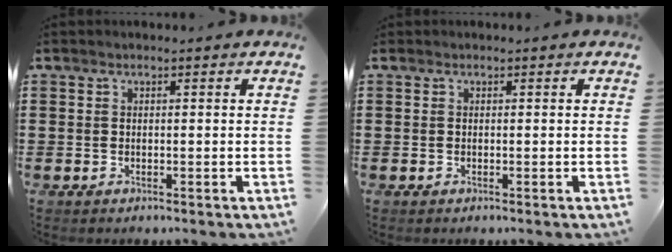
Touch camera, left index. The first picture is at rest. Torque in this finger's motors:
{"motor_torque": [-0.11, -0.16, -0.11, 0.00]}